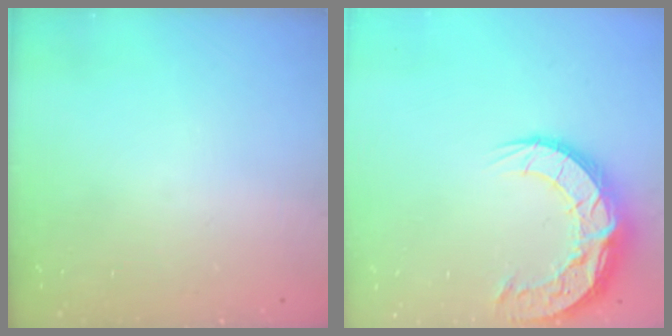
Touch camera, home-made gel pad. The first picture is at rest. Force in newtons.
{"total": 15.1, "press": 15.1, "slide": 1.2}